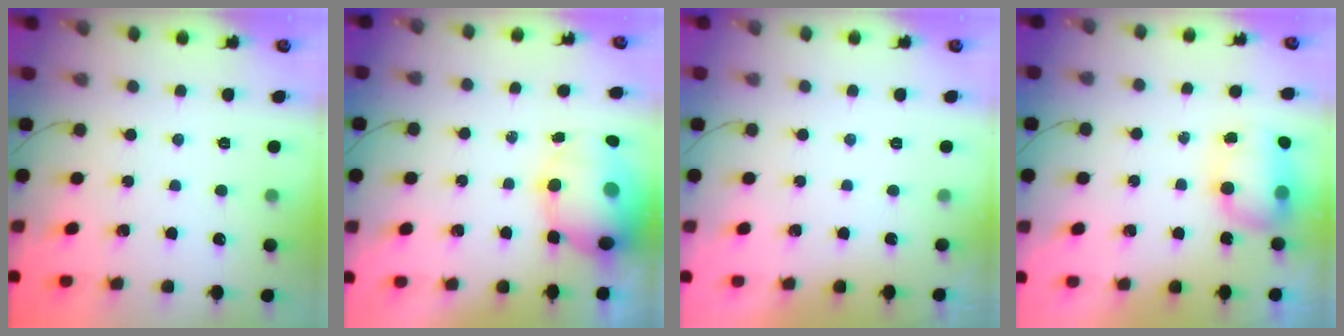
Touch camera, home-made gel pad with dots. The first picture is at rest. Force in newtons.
{"total": 11.5, "press": 11.2, "slide": 2.4}
{"total": 0.0}
{"total": 8.2, "press": 8.1, "slide": 1.3}